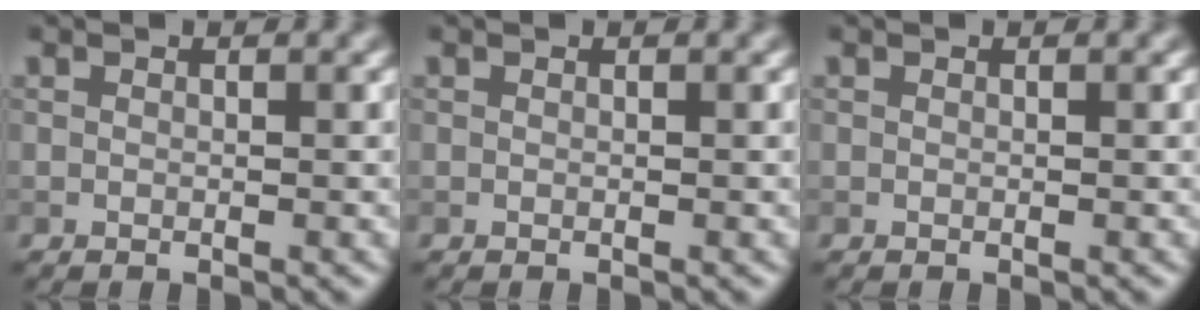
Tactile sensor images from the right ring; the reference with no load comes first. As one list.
[{"total": 0.0}, {"total": 0.0}]